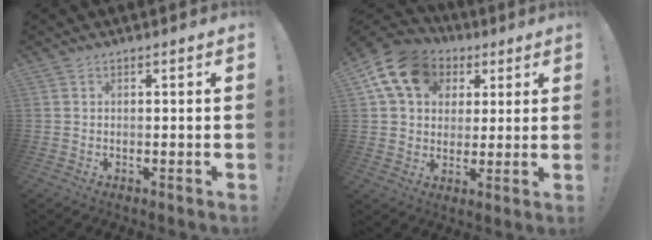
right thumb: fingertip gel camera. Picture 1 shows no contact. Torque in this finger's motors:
{"motor_torque": [0.62, 1.68, 0.56, -0.26, 0.09]}